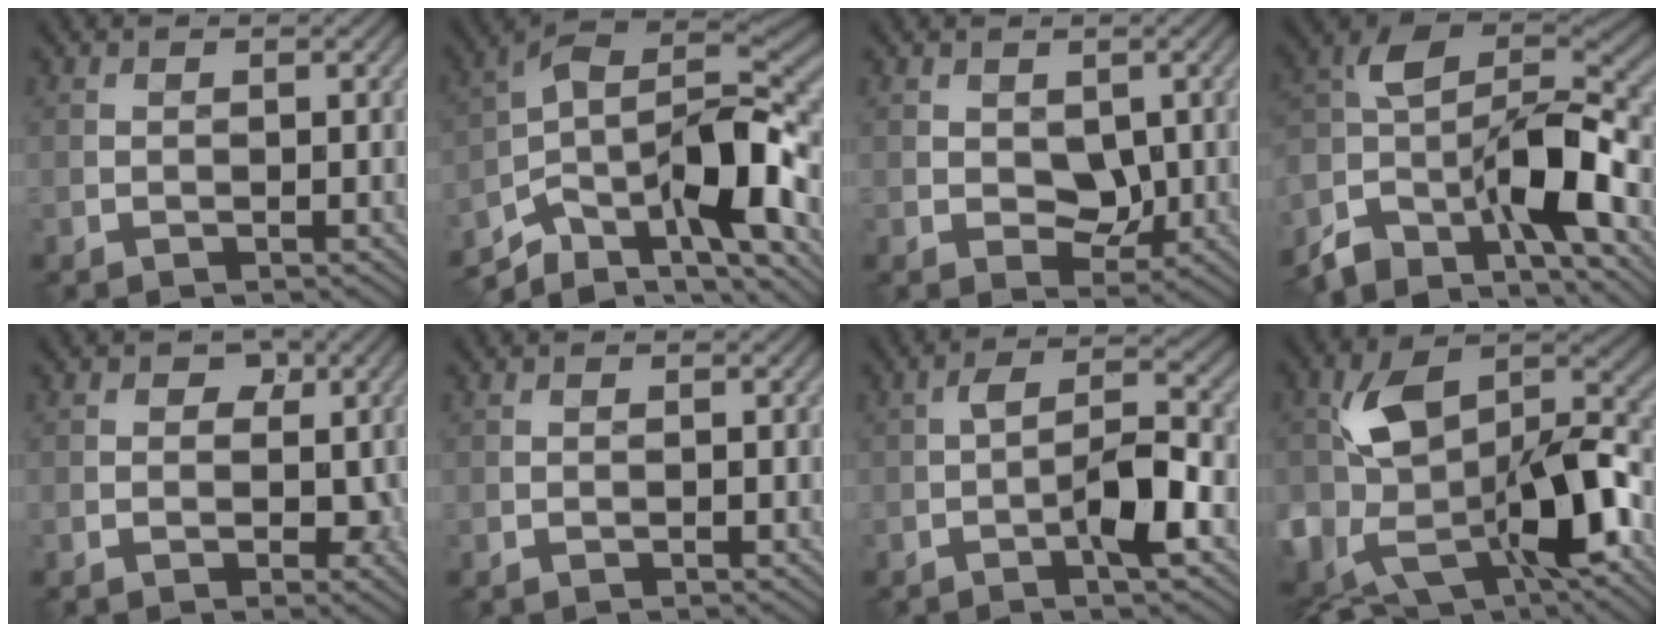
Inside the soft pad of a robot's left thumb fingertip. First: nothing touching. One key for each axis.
{"total": 14.2, "fx": -7.2, "fy": 6.2, "fz": 10.5, "tx": -0.200, "ty": -0.008, "tz": -0.140}
{"total": 3.6, "fx": 0.2, "fy": 2.7, "fz": 2.4, "tx": -0.039, "ty": -0.009, "tz": 0.005}
{"total": 12.9, "fx": -7.7, "fy": 4.5, "fz": 9.3, "tx": -0.165, "ty": 0.003, "tz": -0.156}
{"total": 3.1, "fx": -0.1, "fy": 2.6, "fz": 1.7, "tx": -0.008, "ty": -0.002, "tz": -0.005}
{"total": 0.0}
{"total": 6.3, "fx": -2.3, "fy": 1.6, "fz": 5.6, "tx": -0.099, "ty": 0.015, "tz": -0.050}
{"total": 17.1, "fx": -3.1, "fy": 11.0, "fz": 12.7, "tx": -0.250, "ty": -0.031, "tz": -0.037}